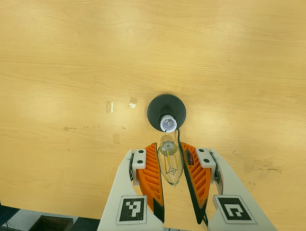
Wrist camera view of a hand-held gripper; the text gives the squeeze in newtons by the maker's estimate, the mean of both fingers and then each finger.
{"total": 9.7, "left": 9.3, "right": 10.2}